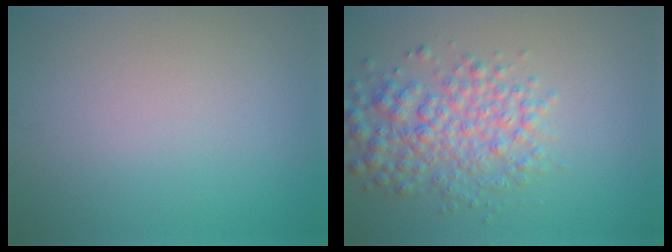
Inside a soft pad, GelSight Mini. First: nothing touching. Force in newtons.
{"total": 5.1, "press": 5.1, "slide": 0.2}